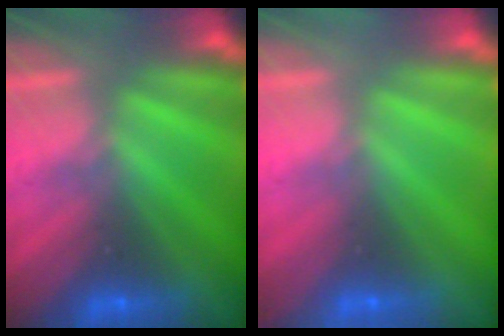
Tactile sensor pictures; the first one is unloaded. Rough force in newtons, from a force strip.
{"total": 3.0}